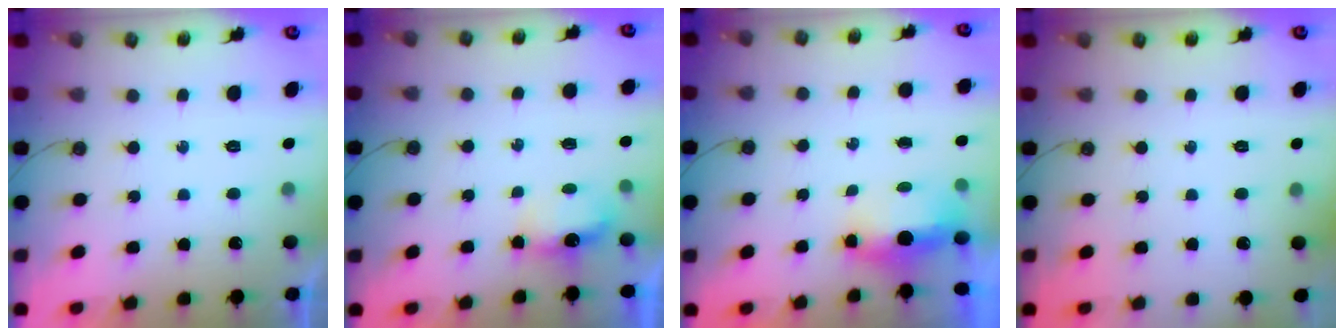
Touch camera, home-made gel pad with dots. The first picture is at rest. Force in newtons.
{"total": 4.1, "press": 4.1, "slide": 0.7}
{"total": 5.1, "press": 4.8, "slide": 1.7}
{"total": 0.0}